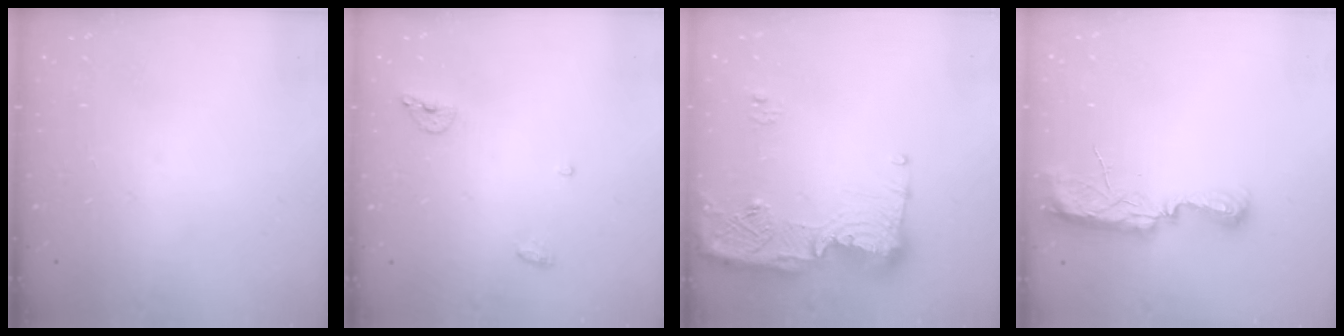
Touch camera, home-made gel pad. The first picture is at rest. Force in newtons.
{"total": 6.2, "press": 6.1, "slide": 1.1}
{"total": 15.8, "press": 15.7, "slide": 1.4}
{"total": 9.7, "press": 8.7, "slide": 4.2}